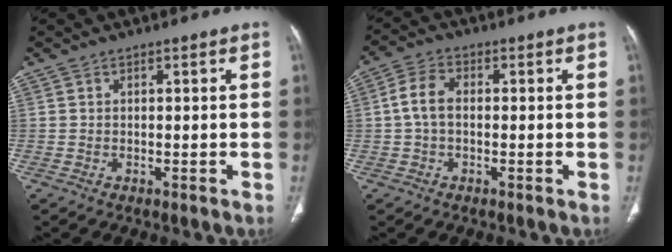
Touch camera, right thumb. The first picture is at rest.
{"total": 5.3, "force": [-0.1, 3.3, 4.1], "torque": [-0.083, 0.016, -0.008]}